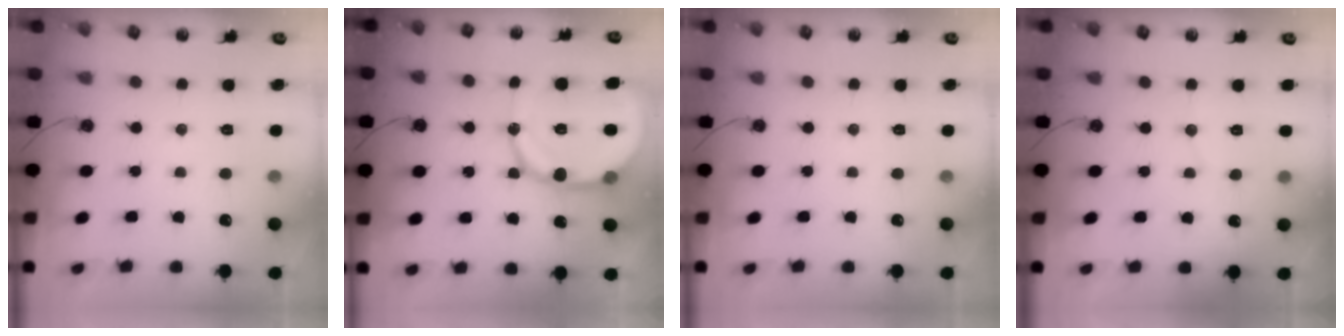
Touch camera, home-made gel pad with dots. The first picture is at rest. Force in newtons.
{"total": 16.6, "press": 16.3, "slide": 3.0}
{"total": 0.0}
{"total": 2.4, "press": 2.4, "slide": 0.2}